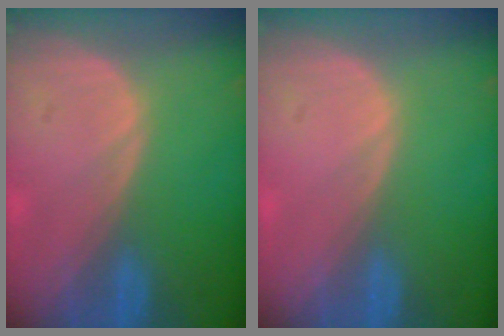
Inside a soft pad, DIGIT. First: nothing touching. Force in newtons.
{"total": 0.0}